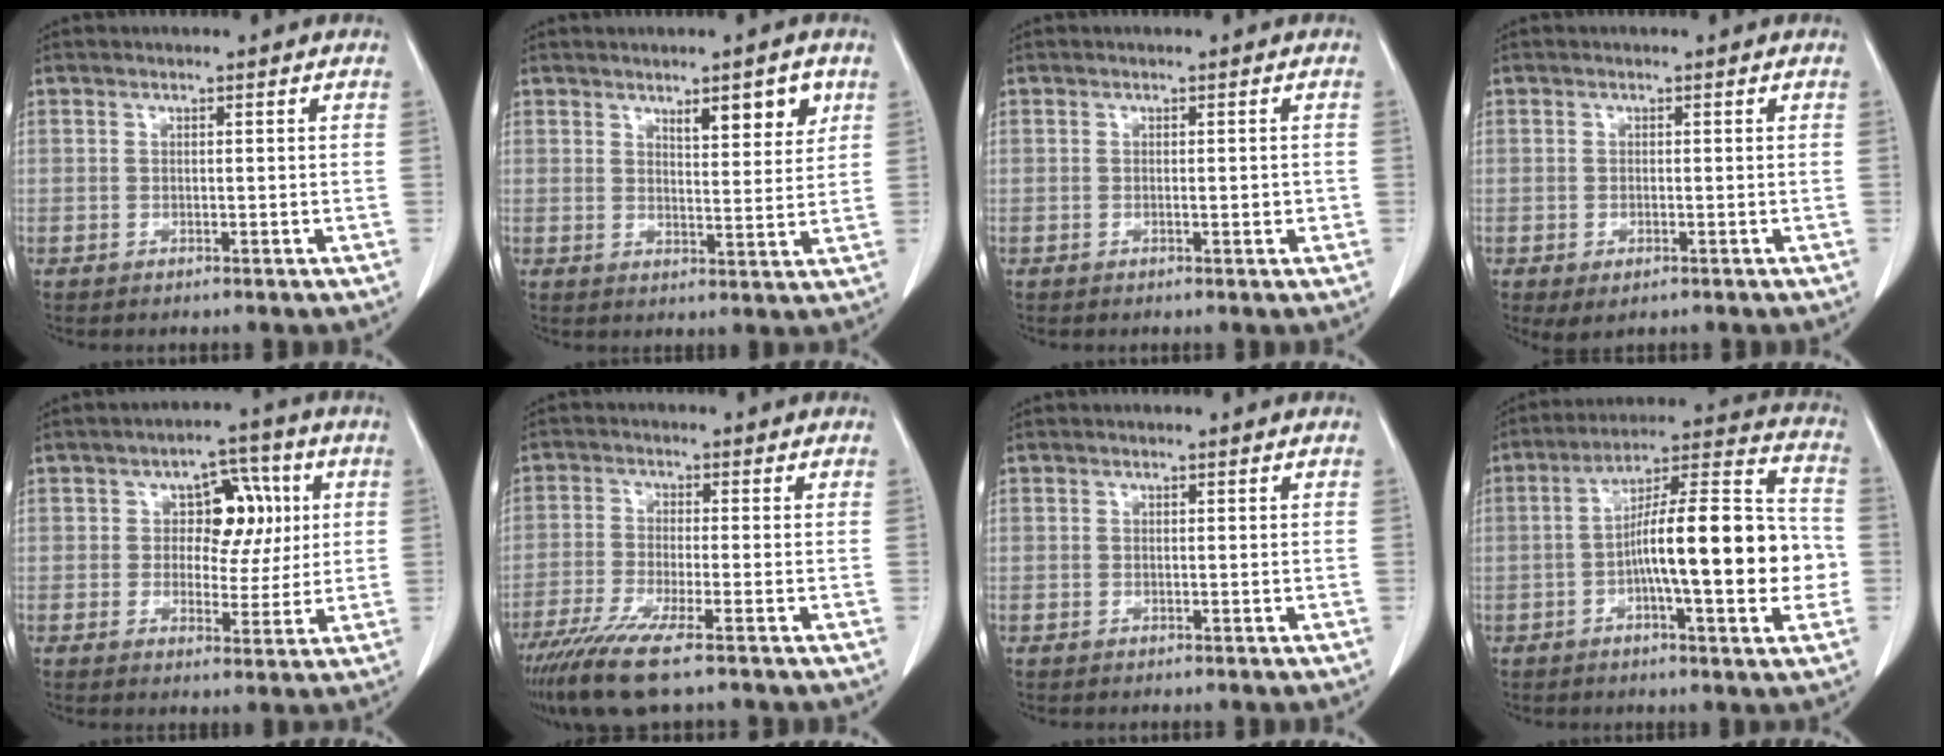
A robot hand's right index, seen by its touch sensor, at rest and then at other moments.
{"total": 5.7, "force": [3.3, 1.3, 4.5], "torque": [-0.065, -0.006, 0.048]}
{"total": 1.4, "force": [-0.2, 0.5, 1.3], "torque": [-0.019, -0.001, -0.002]}
{"total": 2.4, "force": [-1.1, 1.1, 1.8], "torque": [-0.030, -0.004, -0.008]}
{"total": 7.6, "force": [1.5, 4.8, 5.6], "torque": [-0.064, 0.023, 0.025]}
{"total": 8.7, "force": [-5.9, 0.2, 6.4], "torque": [-0.118, -0.024, -0.105]}
{"total": 0.0}
{"total": 18.5, "force": [-2.7, 3.2, 18.0], "torque": [-0.281, 0.023, -0.046]}